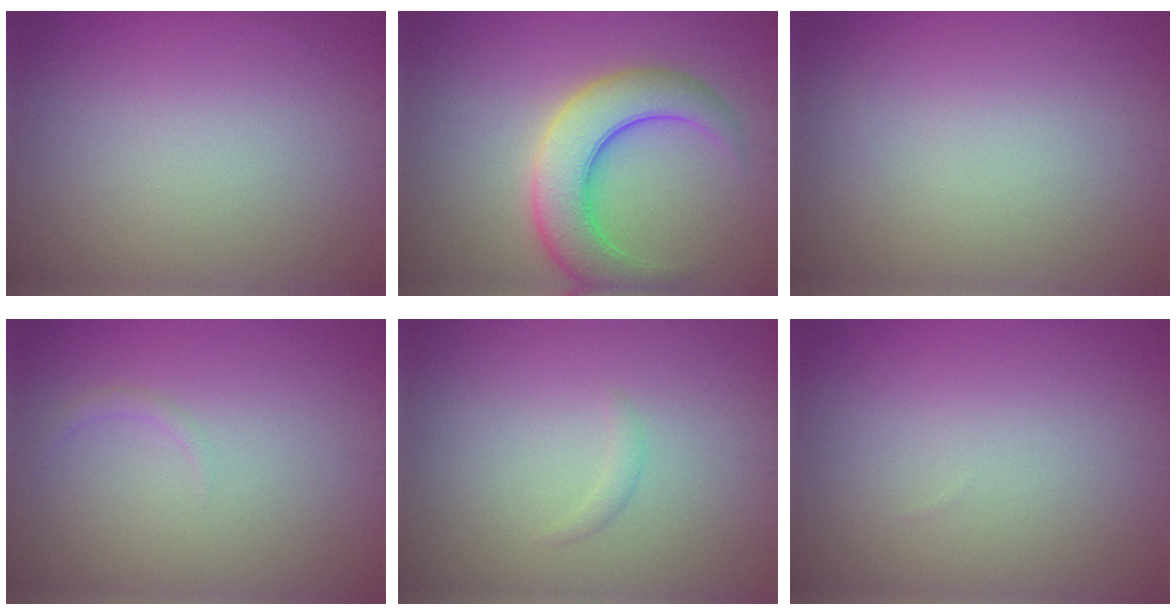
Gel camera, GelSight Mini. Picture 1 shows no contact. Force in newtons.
{"total": 6.9, "press": 6.9, "slide": 0.3}
{"total": 0.0}
{"total": 0.6, "press": 0.6, "slide": 0.1}
{"total": 0.7, "press": 0.7, "slide": 0.0}
{"total": 0.0}